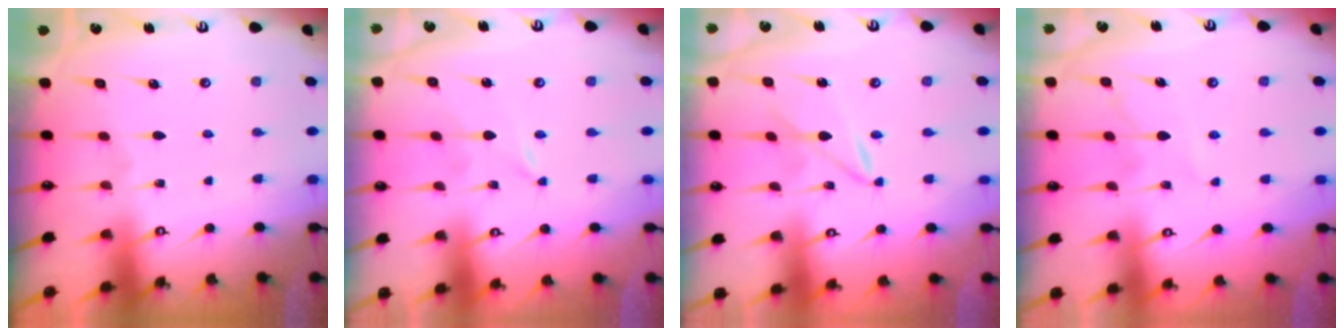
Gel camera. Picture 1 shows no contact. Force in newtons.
{"total": 0.0}
{"total": 2.1, "press": 2.1, "slide": 0.3}
{"total": 7.2, "press": 7.1, "slide": 0.7}